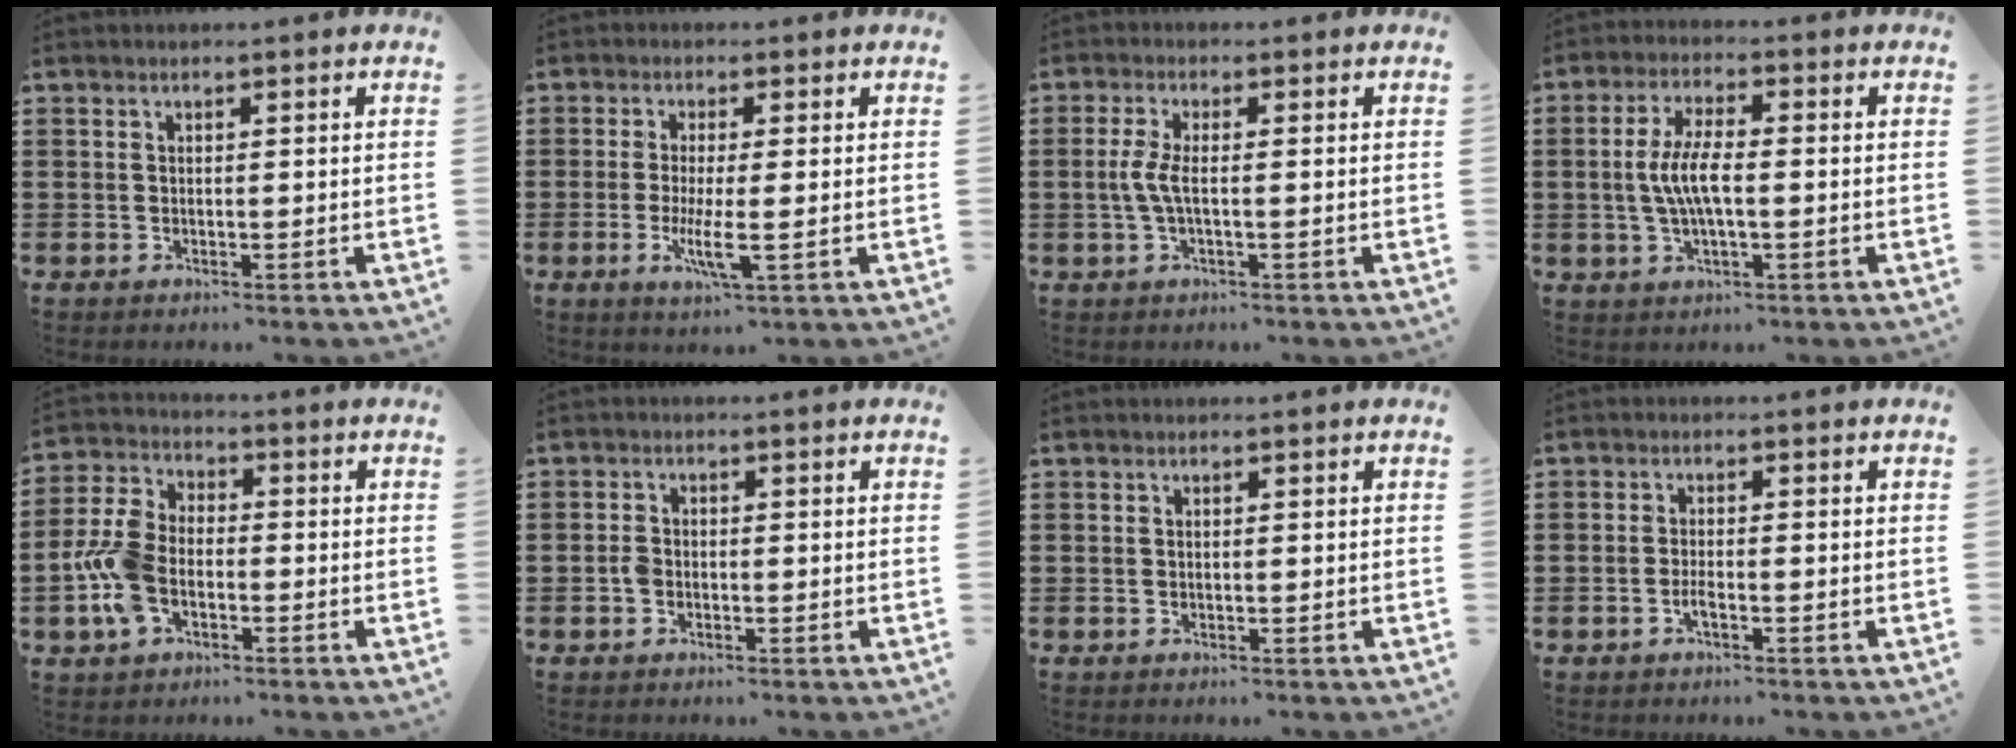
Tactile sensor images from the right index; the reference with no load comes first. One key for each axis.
{"total": 5.3, "fx": -1.2, "fy": 0.7, "fz": 5.1, "tx": -0.099, "ty": -0.014, "tz": -0.024}
{"total": 3.8, "fx": -0.3, "fy": 0.9, "fz": 3.6, "tx": -0.089, "ty": -0.007, "tz": -0.014}
{"total": 6.6, "fx": -0.5, "fy": 2.2, "fz": 6.2, "tx": -0.138, "ty": -0.005, "tz": -0.018}
{"total": 7.8, "fx": -2.0, "fy": 4.8, "fz": 5.9, "tx": -0.153, "ty": 0.001, "tz": -0.046}
{"total": 1.8, "fx": -0.6, "fy": 1.2, "fz": 1.2, "tx": -0.039, "ty": -0.002, "tz": -0.016}
{"total": 0.0}
{"total": 1.7, "fx": -0.8, "fy": 0.4, "fz": 1.5, "tx": -0.035, "ty": -0.004, "tz": -0.016}